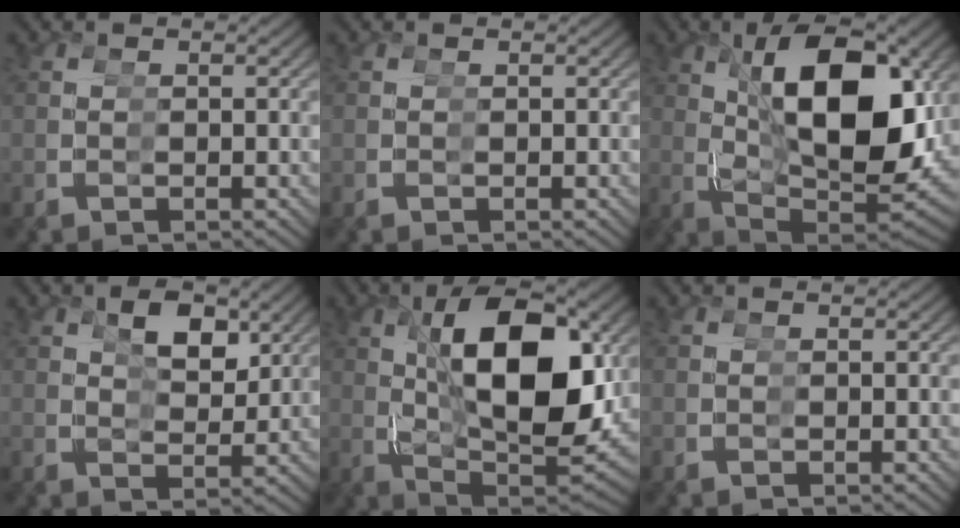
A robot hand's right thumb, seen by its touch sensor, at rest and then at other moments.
{"total": 0.0}
{"total": 15.4, "force": [1.4, 7.7, 13.2], "torque": [-0.224, -0.009, 0.044]}
{"total": 2.1, "force": [1.9, -0.8, 0.1], "torque": [0.021, 0.023, 0.028]}
{"total": 13.7, "force": [1.3, 6.5, 12.0], "torque": [-0.209, -0.004, 0.039]}
{"total": 0.0}